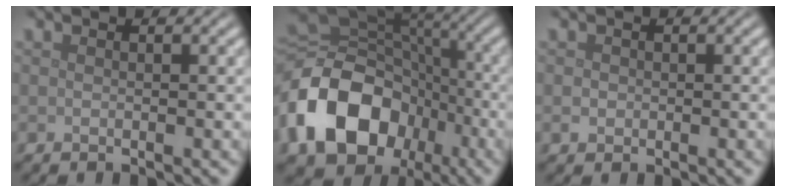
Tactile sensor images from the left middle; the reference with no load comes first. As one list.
[{"total": 15.9, "force": [-5.6, 12.0, 8.8], "torque": [-0.202, -0.023, -0.106]}, {"total": 0.9, "force": [-0.1, 0.8, 0.2], "torque": [-0.001, -0.003, -0.004]}]